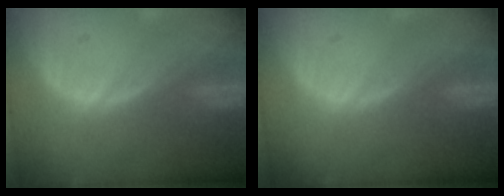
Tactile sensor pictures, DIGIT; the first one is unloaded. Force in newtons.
{"total": 0.0}